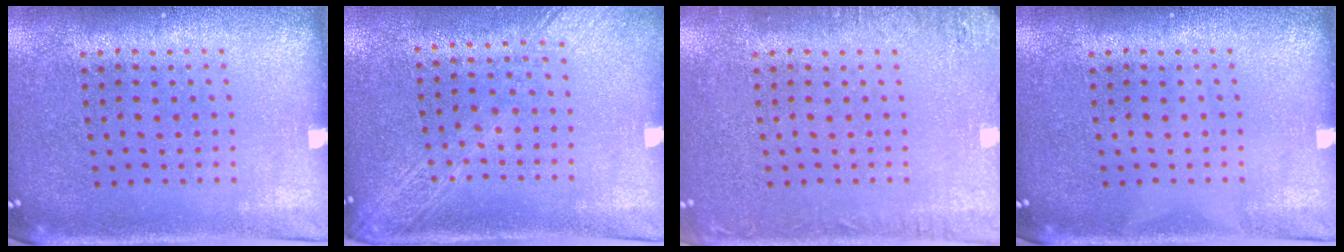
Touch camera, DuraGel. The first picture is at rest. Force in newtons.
{"total": 1.8, "press": 1.5, "slide": 1.0}
{"total": 1.9, "press": 1.9, "slide": 0.2}
{"total": 0.0}